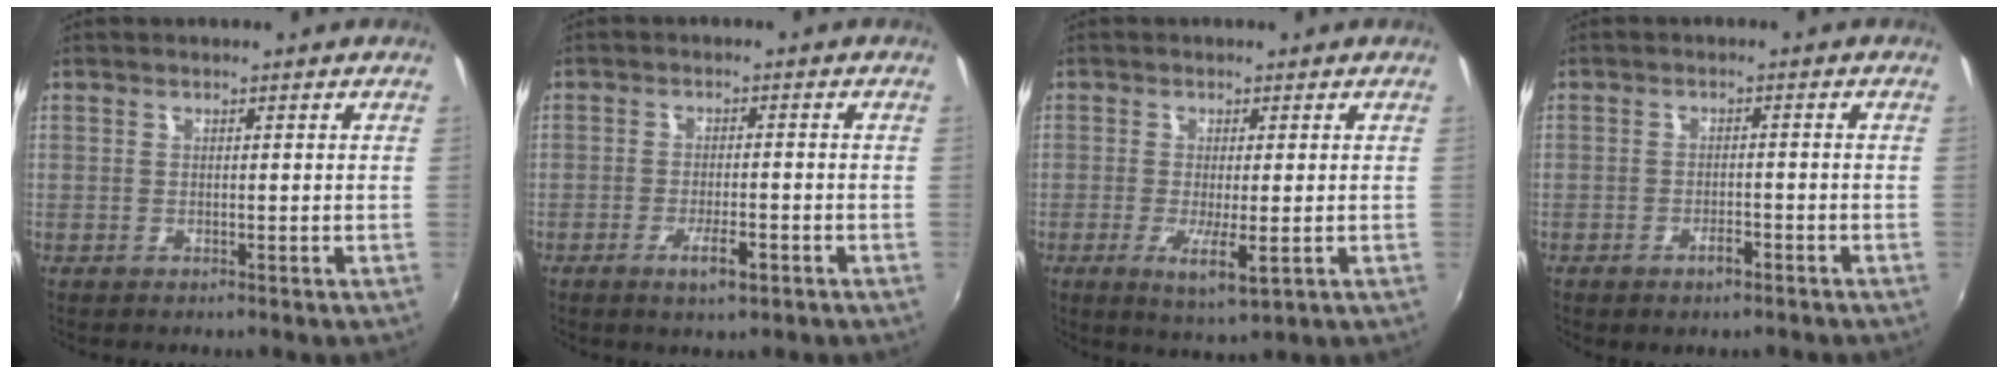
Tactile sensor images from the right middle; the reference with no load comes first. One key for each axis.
{"total": 4.4, "fx": -2.5, "fy": 1.1, "fz": 3.5, "tx": -0.073, "ty": -0.009, "tz": -0.041}
{"total": 5.3, "fx": -1.4, "fy": 0.8, "fz": 5.1, "tx": -0.102, "ty": -0.019, "tz": -0.023}
{"total": 4.2, "fx": -2.9, "fy": 1.6, "fz": 2.6, "tx": -0.052, "ty": -0.002, "tz": -0.043}